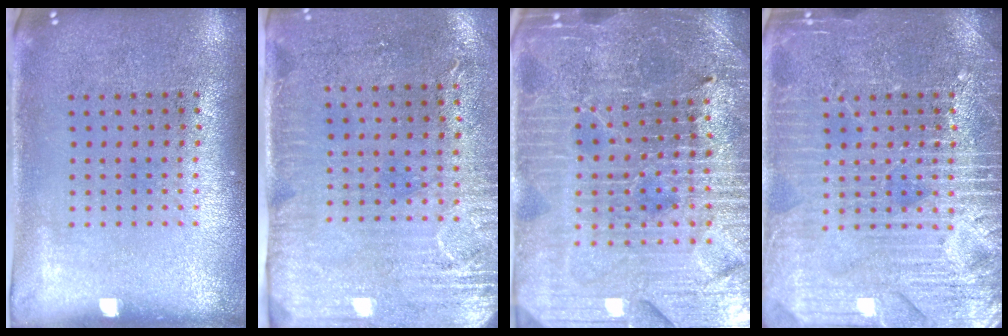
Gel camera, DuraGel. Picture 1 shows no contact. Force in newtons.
{"total": 2.9, "press": 2.4, "slide": 1.6}
{"total": 4.8, "press": 4.5, "slide": 1.6}
{"total": 6.4, "press": 6.4, "slide": 0.8}